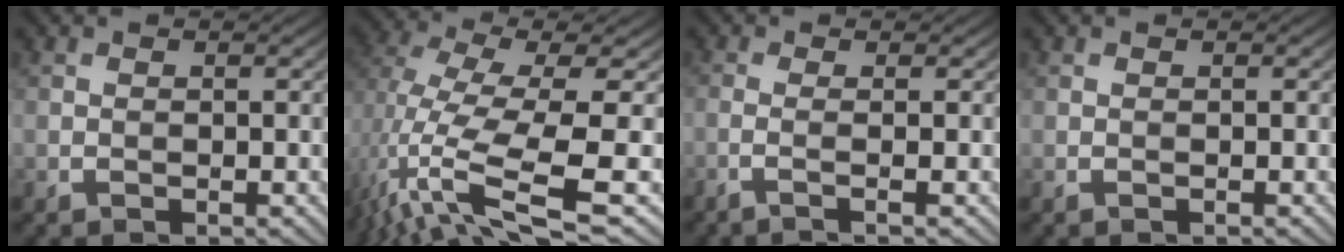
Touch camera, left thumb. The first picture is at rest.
{"total": 10.3, "force": [-3.3, 2.7, 9.4], "torque": [-0.200, -0.006, -0.050]}
{"total": 1.8, "force": [-0.4, 0.2, 1.7], "torque": [-0.020, 0.005, -0.025]}
{"total": 0.0}